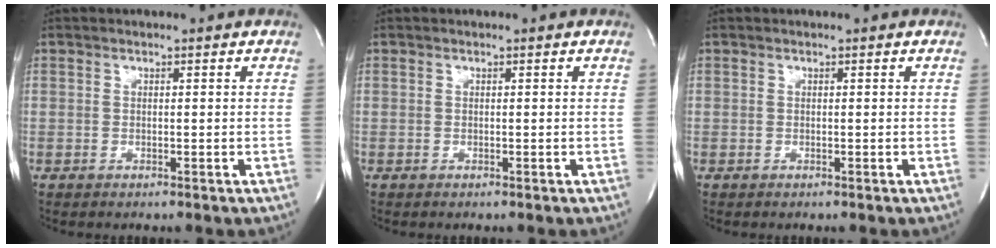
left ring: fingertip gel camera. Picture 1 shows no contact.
{"total": 0.0}
{"total": 0.0}